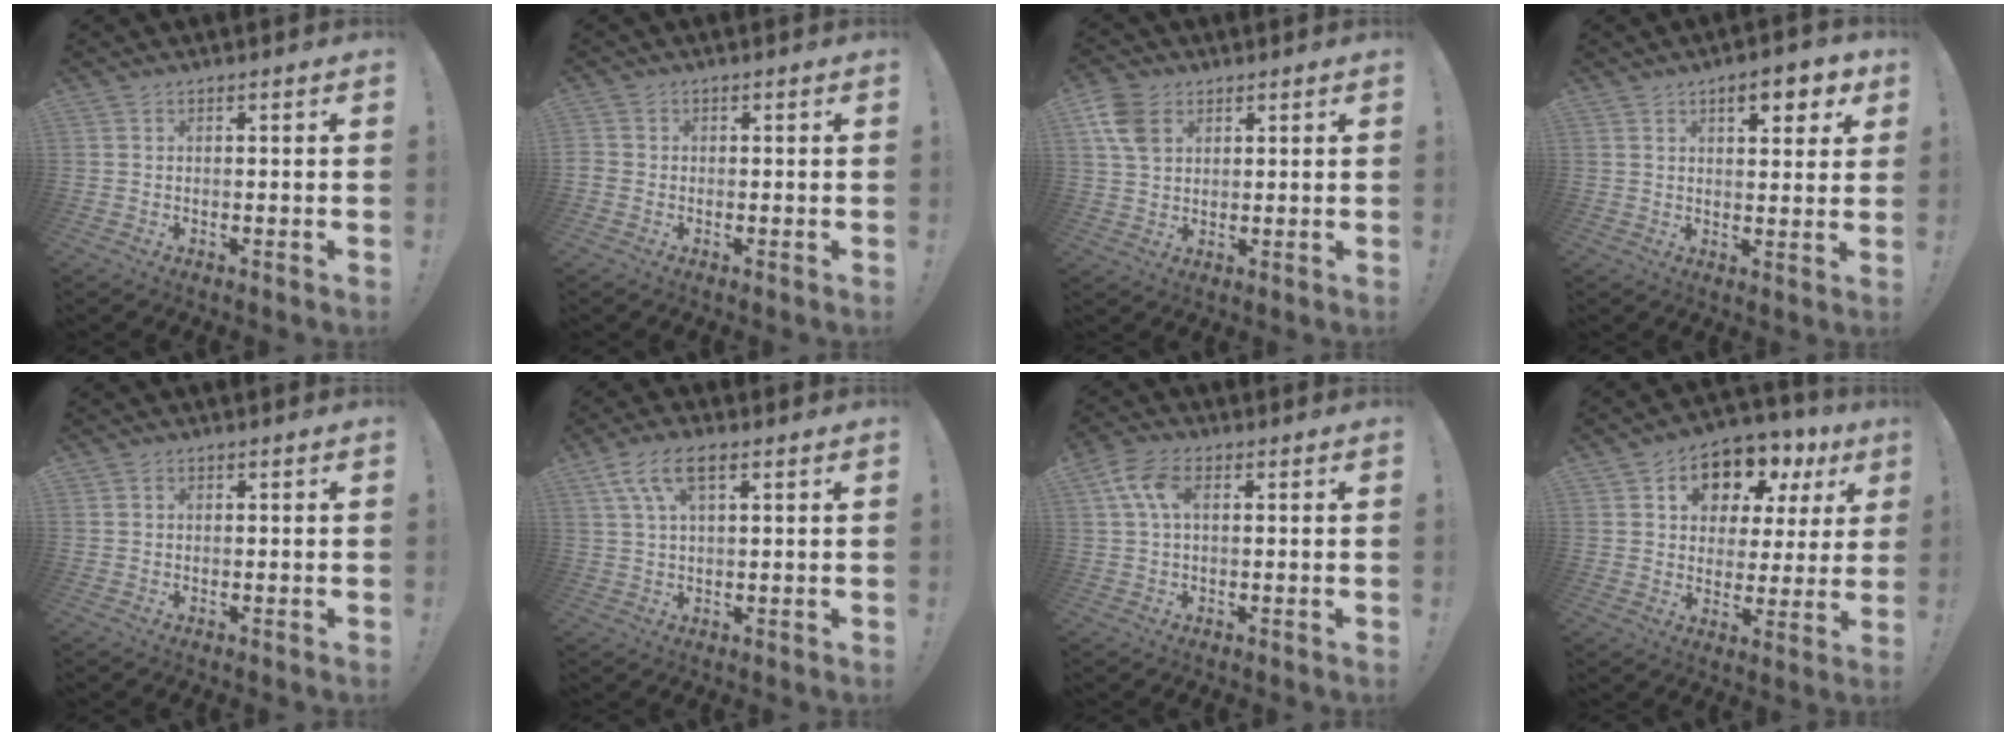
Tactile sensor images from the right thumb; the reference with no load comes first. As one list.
[{"total": 1.8, "force": [-0.5, 1.5, 0.7], "torque": [-0.011, 0.006, -0.009]}, {"total": 9.4, "force": [3.8, 6.7, 5.4], "torque": [-0.099, -0.004, 0.075]}, {"total": 7.7, "force": [4.2, 2.9, 5.7], "torque": [-0.068, -0.014, 0.066]}, {"total": 0.6, "force": [0.3, 0.6, 0.1], "torque": [-0.002, 0.002, 0.005]}, {"total": 8.5, "force": [3.9, 3.6, 6.6], "torque": [-0.121, 0.005, 0.076]}, {"total": 8.2, "force": [2.1, 4.8, 6.4], "torque": [-0.134, 0.012, 0.040]}, {"total": 11.1, "force": [6.9, 7.2, 4.9], "torque": [-0.074, -0.051, 0.123]}]